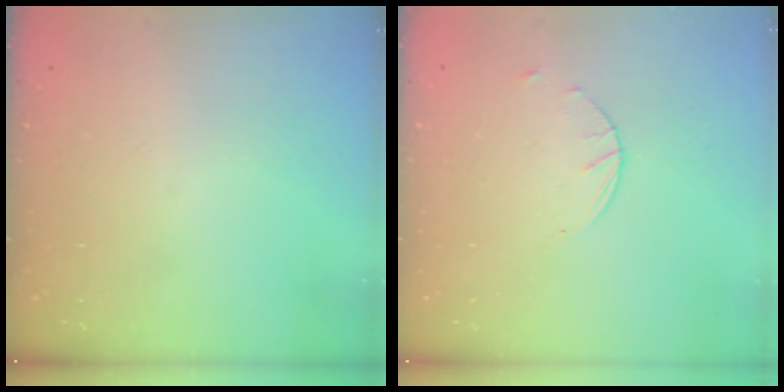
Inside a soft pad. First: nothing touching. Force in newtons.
{"total": 1.7, "press": 1.7, "slide": 0.3}